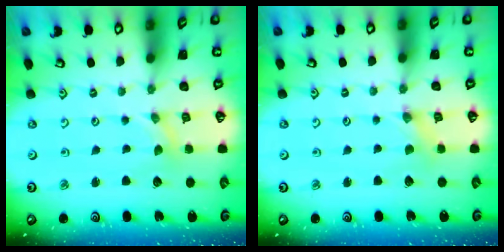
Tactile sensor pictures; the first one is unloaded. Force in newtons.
{"total": 0.0}